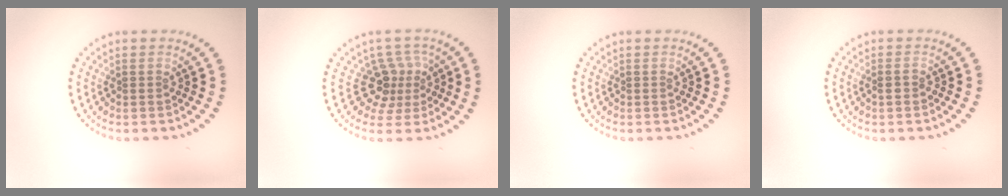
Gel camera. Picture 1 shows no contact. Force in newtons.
{"total": 3.3, "press": 2.3, "slide": 2.3}
{"total": 0.0}
{"total": 0.5, "press": 0.4, "slide": 0.3}